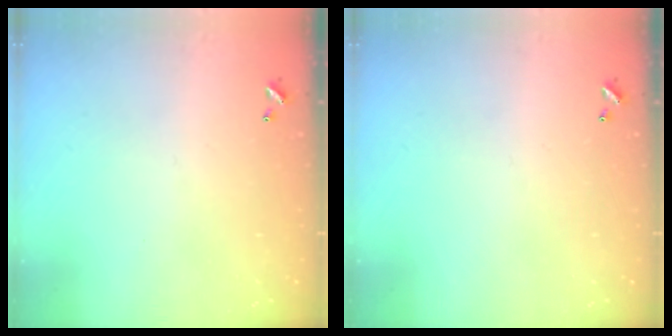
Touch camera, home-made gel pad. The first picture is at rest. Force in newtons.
{"total": 0.0}